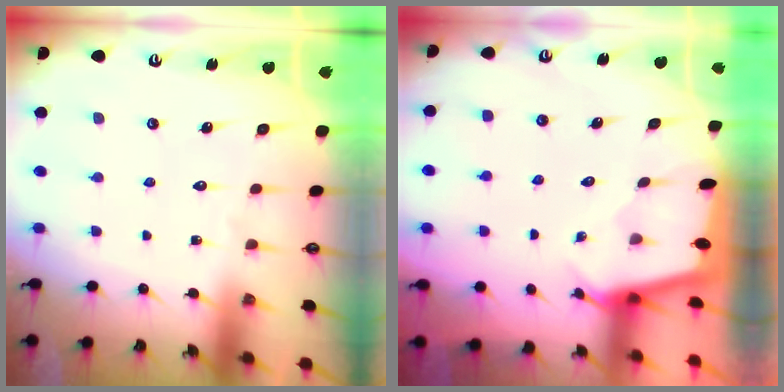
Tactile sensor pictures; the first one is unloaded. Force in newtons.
{"total": 1.6, "press": 1.6, "slide": 0.2}